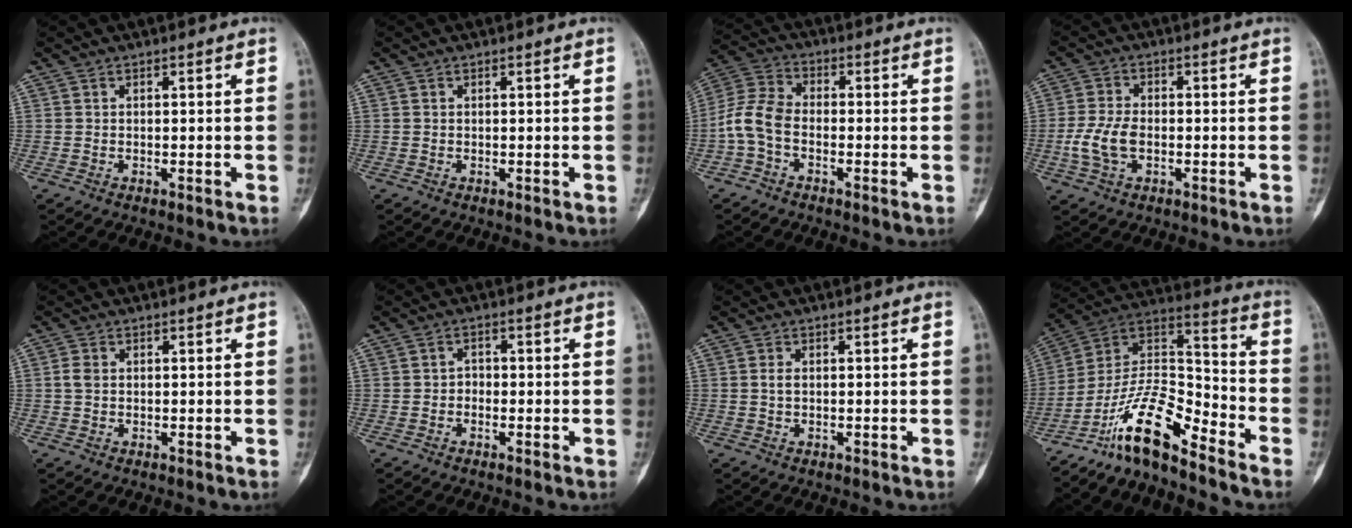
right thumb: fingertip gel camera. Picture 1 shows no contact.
{"total": 0.0}
{"total": 7.3, "force": [-2.2, 4.4, 5.4], "torque": [-0.116, 0.024, -0.058]}
{"total": 6.7, "force": [-1.5, 4.0, 5.3], "torque": [-0.118, 0.009, -0.030]}
{"total": 1.9, "force": [0.2, 1.4, 1.3], "torque": [-0.029, 0.003, 0.003]}
{"total": 1.5, "force": [-0.6, 1.2, 0.7], "torque": [0.006, 0.009, -0.017]}
{"total": 1.1, "force": [0.0, 0.6, 0.9], "torque": [-0.014, 0.001, 0.000]}
{"total": 14.2, "force": [-11.1, 3.7, 8.2], "torque": [-0.147, 0.102, -0.213]}